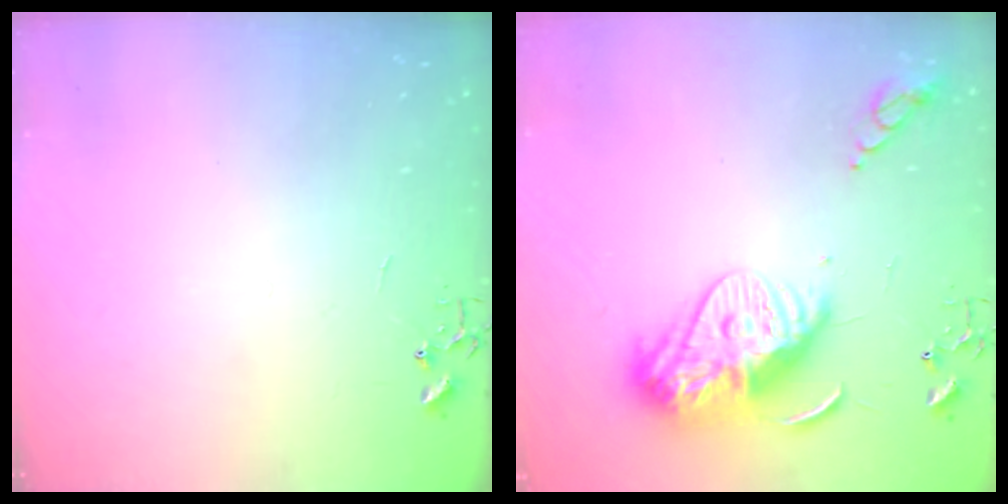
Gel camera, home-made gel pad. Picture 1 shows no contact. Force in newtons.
{"total": 16.7, "press": 16.7, "slide": 0.8}